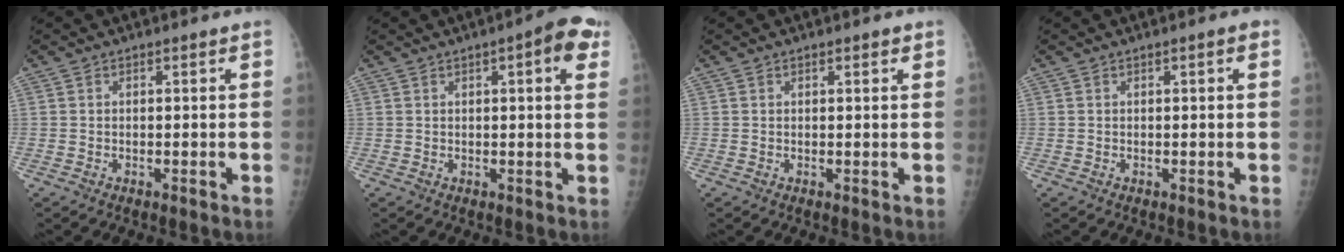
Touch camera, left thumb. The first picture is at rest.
{"total": 7.1, "force": [2.9, 1.7, 6.2], "torque": [-0.070, 0.003, 0.028]}
{"total": 0.8, "force": [0.6, 0.4, 0.4], "torque": [0.000, -0.001, 0.008]}
{"total": 1.3, "force": [0.4, 0.2, 1.2], "torque": [-0.021, 0.002, 0.004]}